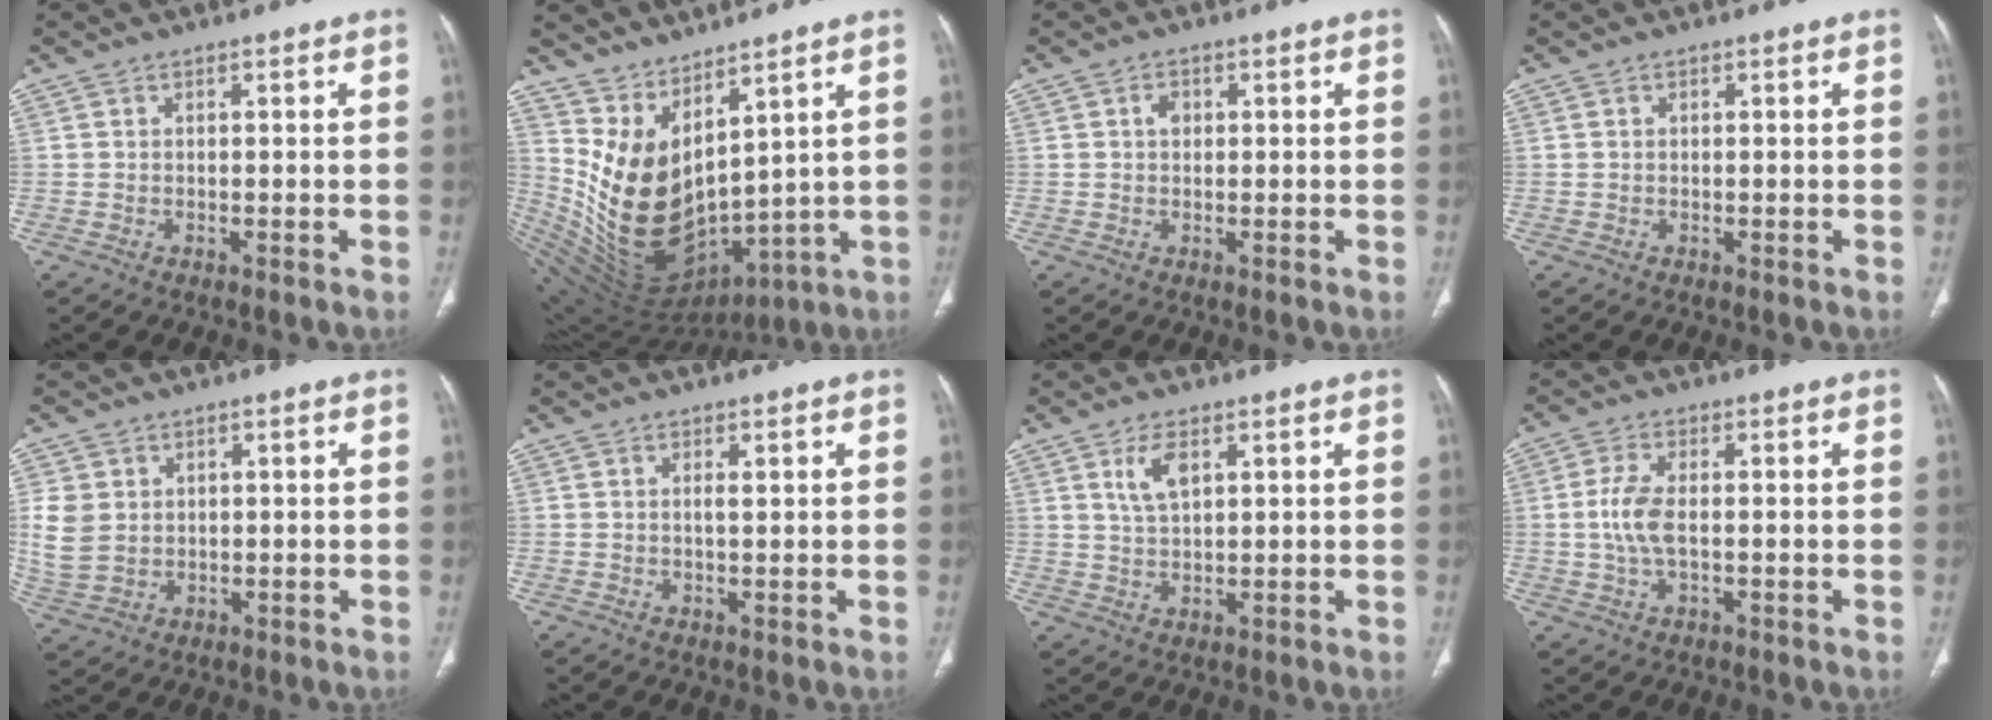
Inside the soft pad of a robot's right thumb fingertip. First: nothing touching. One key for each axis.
{"total": 15.0, "fx": 7.2, "fy": 7.3, "fz": 11.0, "tx": -0.160, "ty": -0.075, "tz": 0.172}
{"total": 1.9, "fx": 0.4, "fy": 1.5, "fz": 1.1, "tx": -0.012, "ty": 0.003, "tz": 0.005}
{"total": 0.0}
{"total": 7.2, "fx": 1.3, "fy": 6.0, "fz": 3.9, "tx": -0.075, "ty": -0.003, "tz": 0.036}
{"total": 1.2, "fx": 0.3, "fy": 0.3, "fz": 1.1, "tx": -0.017, "ty": -0.001, "tz": 0.005}
{"total": 4.9, "fx": 2.2, "fy": 2.2, "fz": 3.8, "tx": -0.072, "ty": -0.007, "tz": 0.048}
{"total": 5.5, "fx": -0.3, "fy": 2.3, "fz": 4.9, "tx": -0.118, "ty": 0.004, "tz": -0.009}